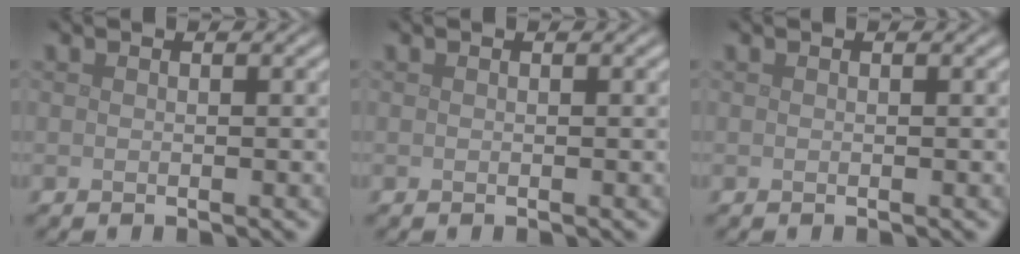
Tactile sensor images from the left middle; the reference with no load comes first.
{"total": 0.0}
{"total": 0.0}